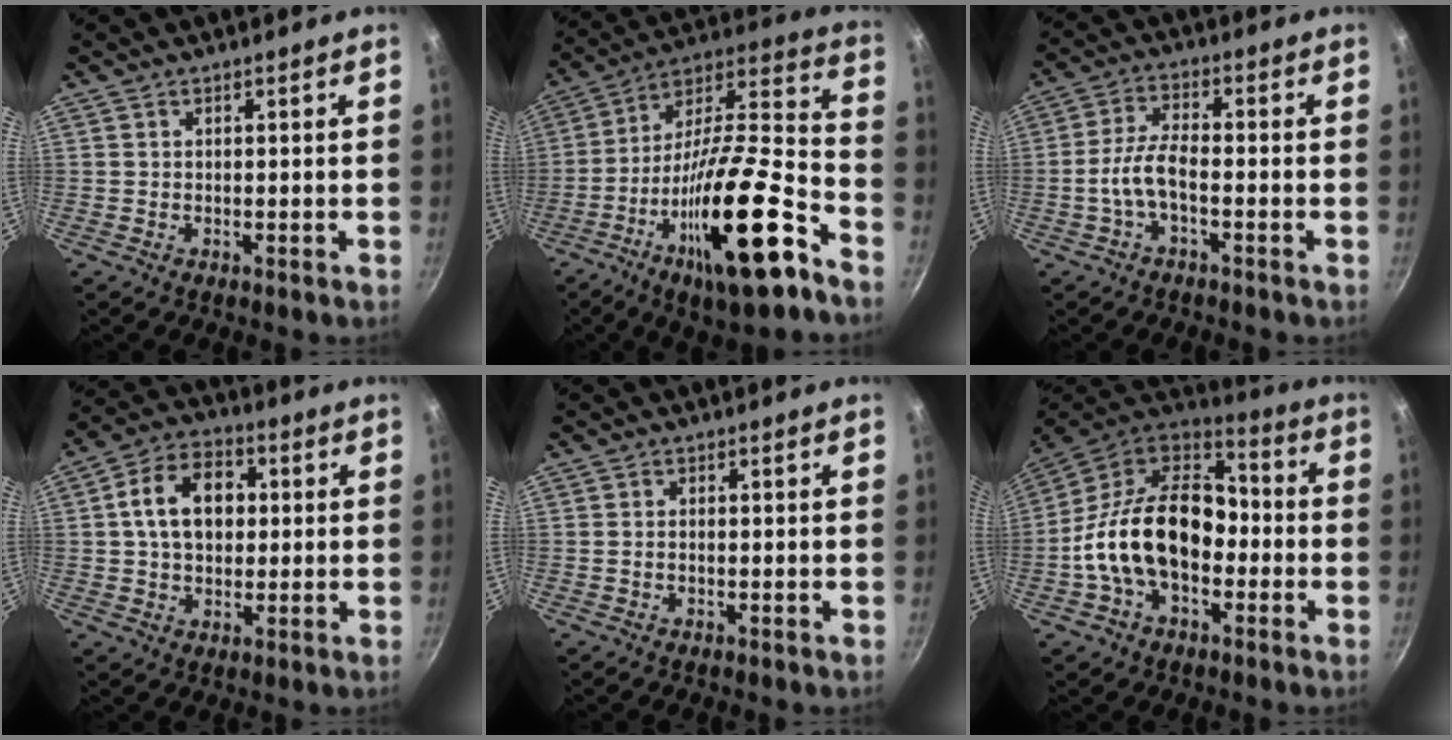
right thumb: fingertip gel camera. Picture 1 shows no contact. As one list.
[{"total": 26.7, "force": [-12.8, 7.7, 22.2], "torque": [-0.336, 0.059, -0.221]}, {"total": 6.1, "force": [-2.2, 2.4, 5.1], "torque": [-0.110, 0.027, -0.051]}, {"total": 12.2, "force": [1.7, 8.7, 8.4], "torque": [-0.110, 0.019, 0.016]}, {"total": 0.8, "force": [-0.2, 0.5, 0.6], "torque": [-0.012, 0.004, -0.003]}, {"total": 22.0, "force": [-3.5, 14.4, 16.2], "torque": [-0.257, 0.054, -0.077]}]